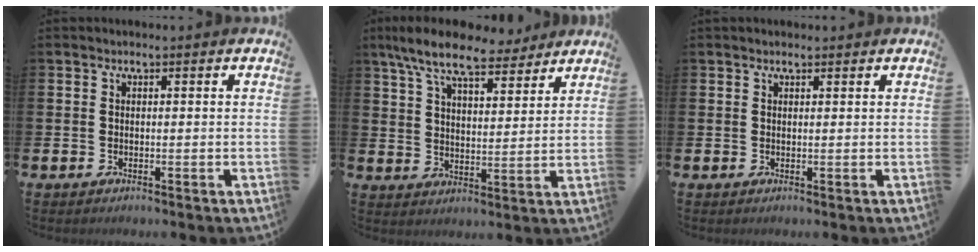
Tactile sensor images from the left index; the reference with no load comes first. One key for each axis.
{"total": 9.6, "fx": 8.4, "fy": 2.5, "fz": 3.9, "tx": -0.096, "ty": -0.035, "tz": 0.150}
{"total": 0.9, "fx": 0.8, "fy": 0.2, "fz": 0.2, "tx": 0.005, "ty": -0.001, "tz": 0.013}